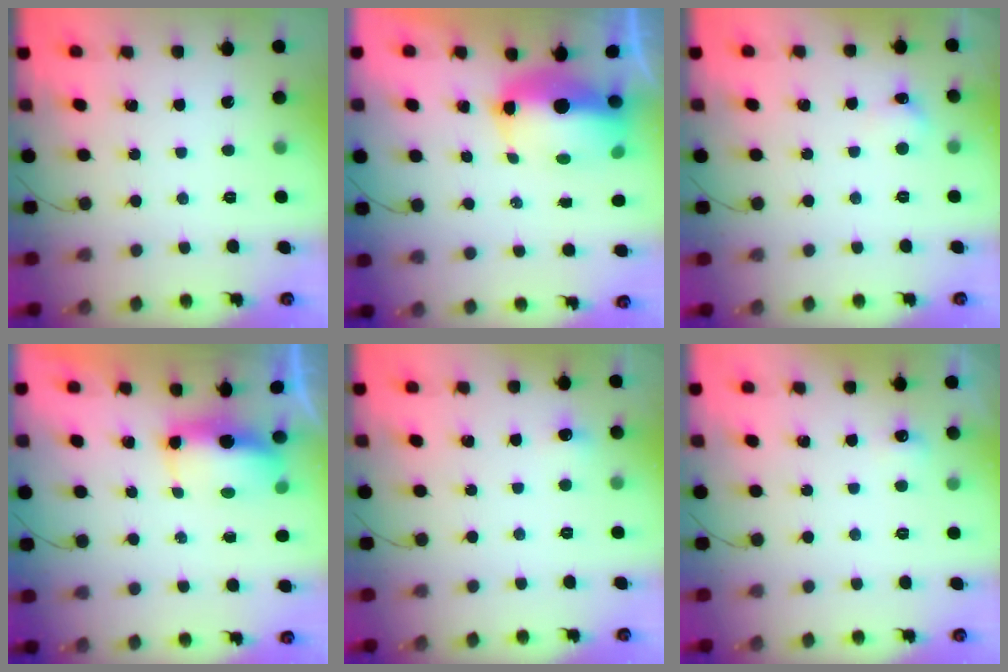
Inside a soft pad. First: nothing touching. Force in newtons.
{"total": 11.2, "press": 11.0, "slide": 1.9}
{"total": 5.7, "press": 5.4, "slide": 1.8}
{"total": 6.4, "press": 6.4, "slide": 0.6}
{"total": 4.8, "press": 4.5, "slide": 1.4}
{"total": 8.9, "press": 3.0, "slide": 8.4}